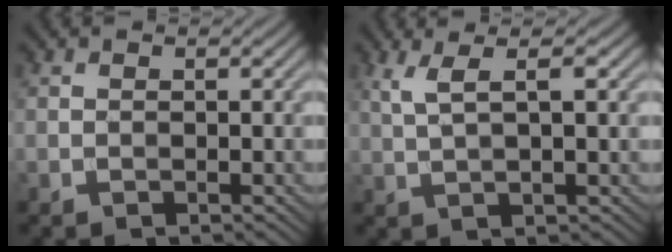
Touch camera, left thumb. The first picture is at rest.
{"total": 4.3, "force": [1.7, 0.8, 3.8], "torque": [-0.075, 0.008, 0.036]}